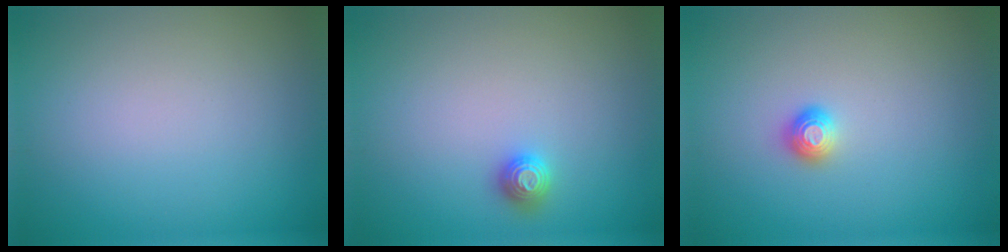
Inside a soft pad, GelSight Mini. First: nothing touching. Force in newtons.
{"total": 1.3, "press": 1.2, "slide": 0.3}
{"total": 1.1, "press": 1.0, "slide": 0.2}